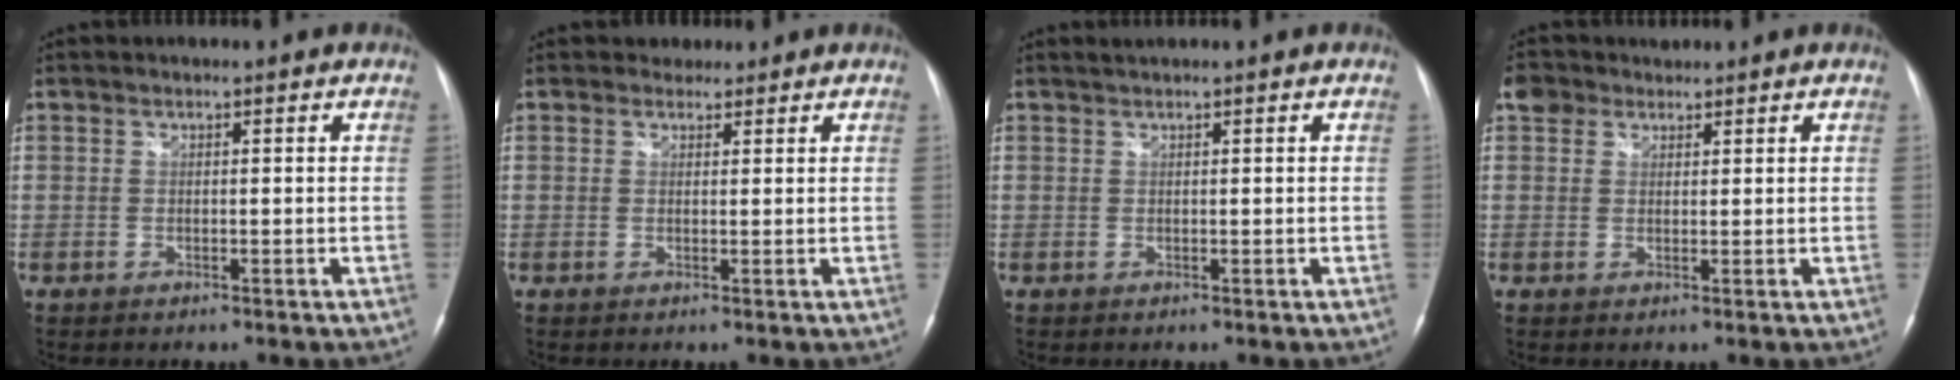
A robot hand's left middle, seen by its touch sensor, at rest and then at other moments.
{"total": 1.6, "force": [1.3, 1.0, -0.2], "torque": [0.006, 0.007, 0.015]}
{"total": 0.6, "force": [0.6, -0.1, 0.2], "torque": [-0.008, 0.009, 0.015]}
{"total": 3.0, "force": [2.0, 2.2, 0.4], "torque": [-0.011, 0.025, 0.035]}